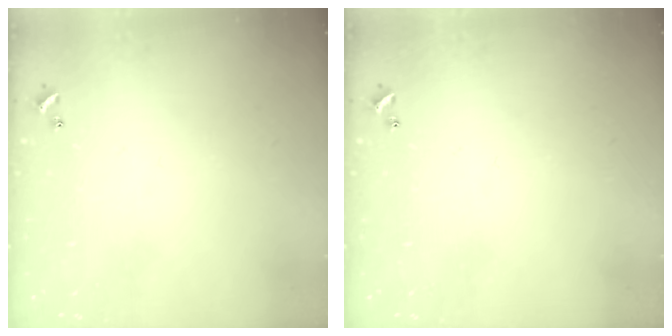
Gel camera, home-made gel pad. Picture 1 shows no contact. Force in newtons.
{"total": 0.0}